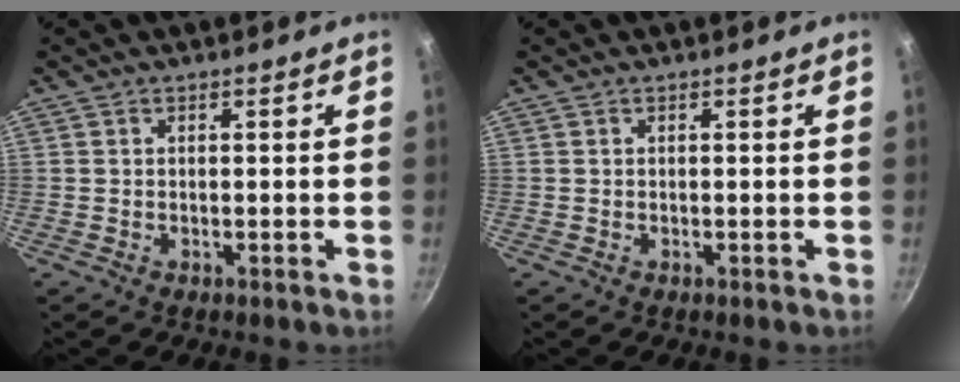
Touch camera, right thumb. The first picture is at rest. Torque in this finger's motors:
{"motor_torque": [0.00, 0.00, 0.06, 0.00, 0.00]}